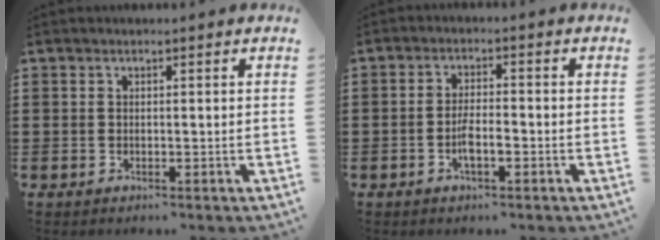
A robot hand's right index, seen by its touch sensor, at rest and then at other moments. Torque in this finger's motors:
{"motor_torque": [2.14, 0.00, 0.12, 0.07]}